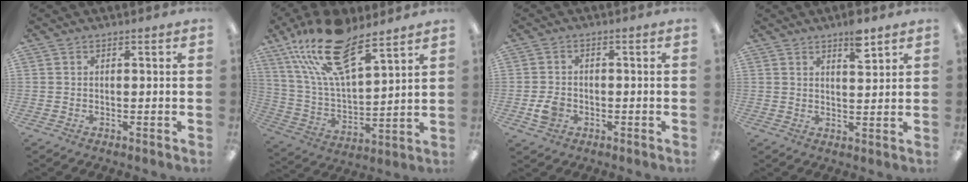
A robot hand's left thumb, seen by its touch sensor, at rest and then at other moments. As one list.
[{"total": 21.3, "force": [14.4, 8.0, 13.4], "torque": [-0.262, -0.068, 0.253]}, {"total": 3.8, "force": [-1.3, 3.0, 1.9], "torque": [-0.029, 0.002, -0.025]}, {"total": 6.3, "force": [4.4, 2.1, 4.0], "torque": [-0.049, -0.026, 0.069]}]